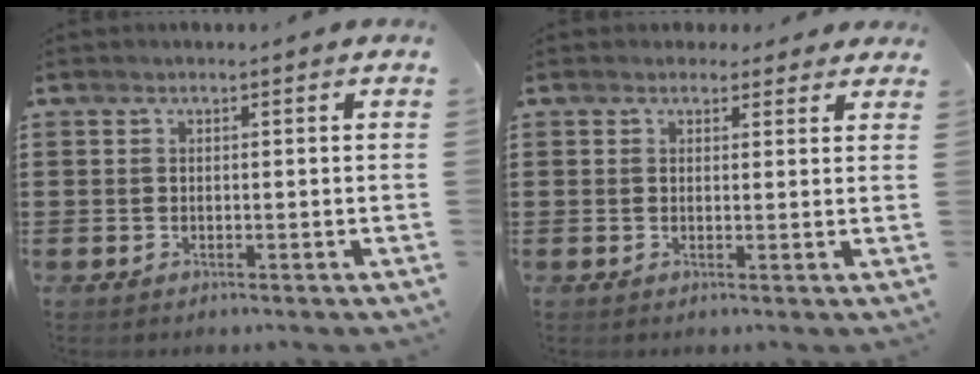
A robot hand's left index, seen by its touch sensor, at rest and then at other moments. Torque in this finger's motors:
{"motor_torque": [2.14, 0.00, 0.17, 0.04]}